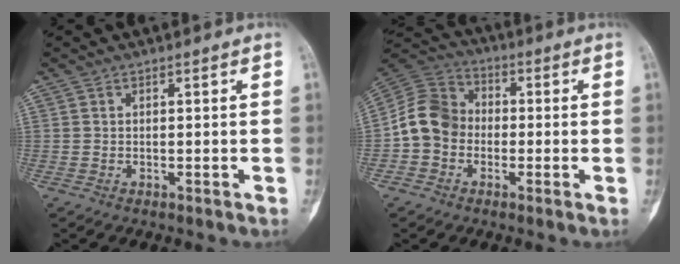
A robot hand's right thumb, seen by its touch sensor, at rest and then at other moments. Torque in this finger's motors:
{"motor_torque": [0.13, 0.86, 0.35, -0.33, 0.07]}